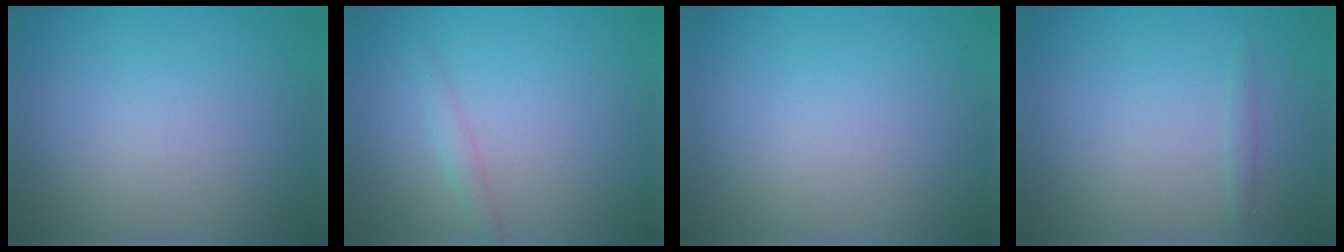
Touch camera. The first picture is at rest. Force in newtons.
{"total": 1.0, "press": 1.0, "slide": 0.0}
{"total": 0.0}
{"total": 0.5, "press": 0.5, "slide": 0.0}